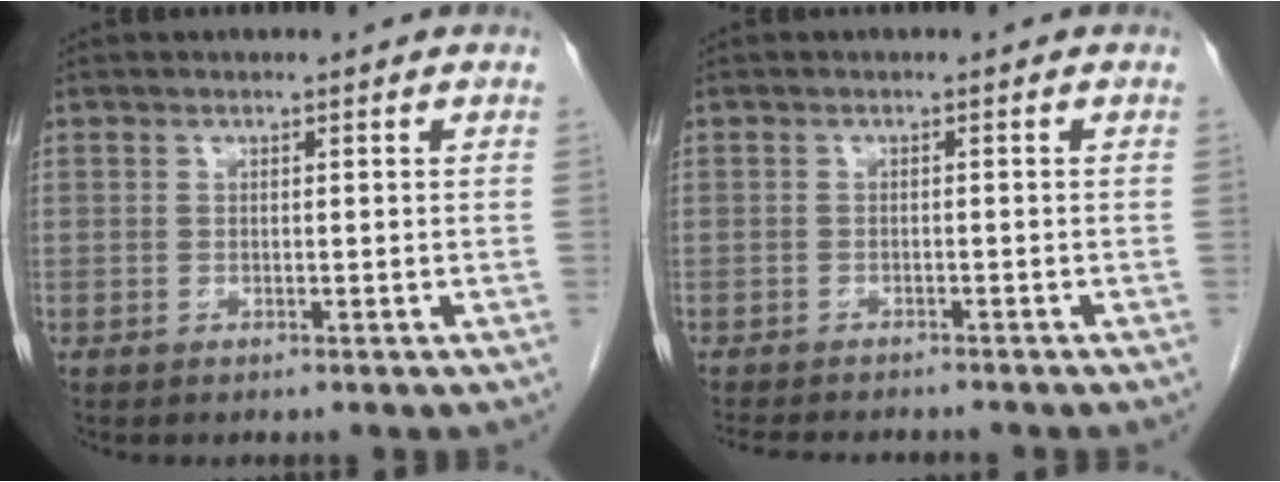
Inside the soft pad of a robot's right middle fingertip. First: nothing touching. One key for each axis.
{"total": 7.6, "fx": -6.9, "fy": 1.5, "fz": 2.9, "tx": -0.040, "ty": -0.007, "tz": -0.098}